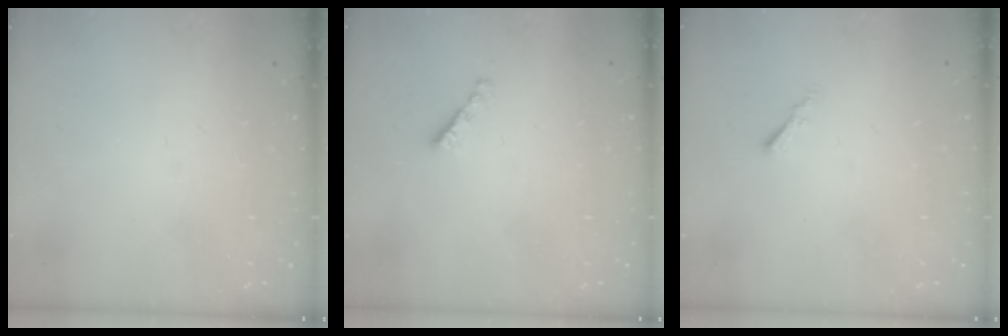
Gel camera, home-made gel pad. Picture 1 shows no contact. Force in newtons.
{"total": 2.1, "press": 2.1, "slide": 0.3}
{"total": 0.5, "press": 0.4, "slide": 0.3}